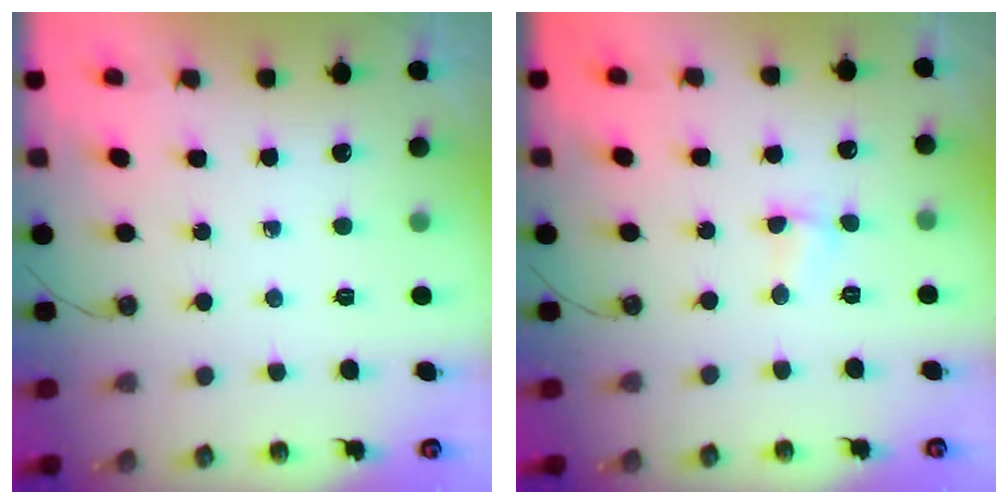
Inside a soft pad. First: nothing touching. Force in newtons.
{"total": 2.0, "press": 1.9, "slide": 0.5}